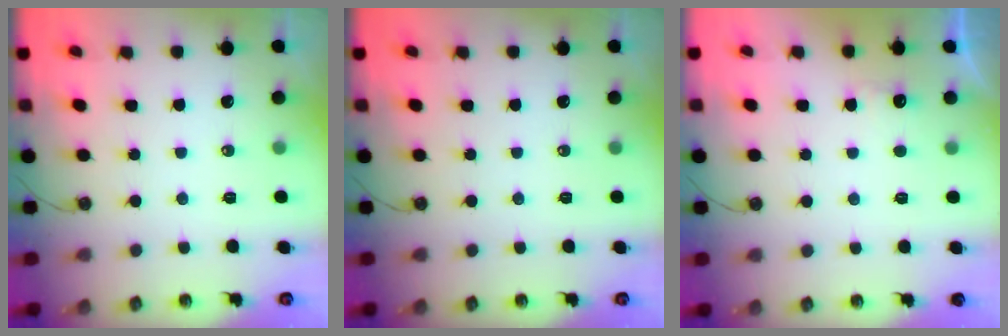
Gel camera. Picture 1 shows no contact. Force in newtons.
{"total": 0.0}
{"total": 3.7, "press": 3.5, "slide": 1.1}